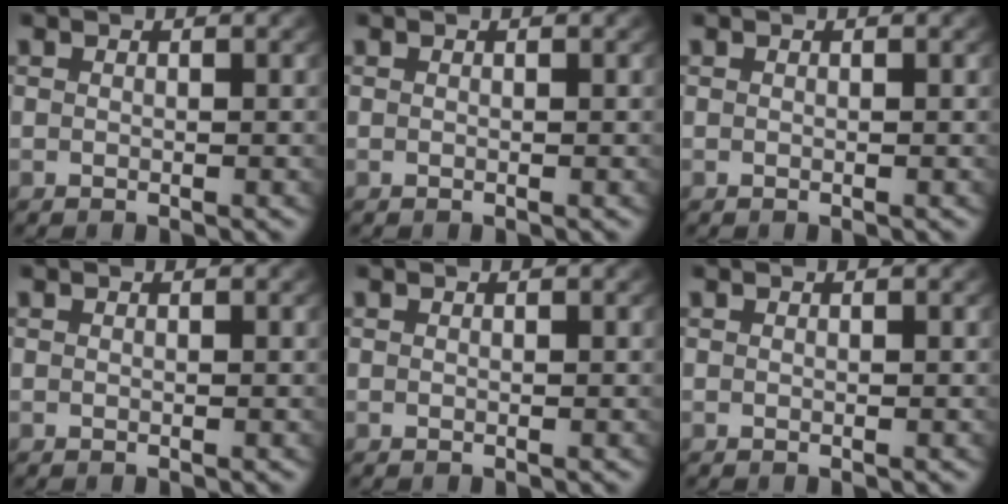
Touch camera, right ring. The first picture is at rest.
{"total": 0.0}
{"total": 0.0}
{"total": 0.0}
{"total": 0.0}
{"total": 0.0}